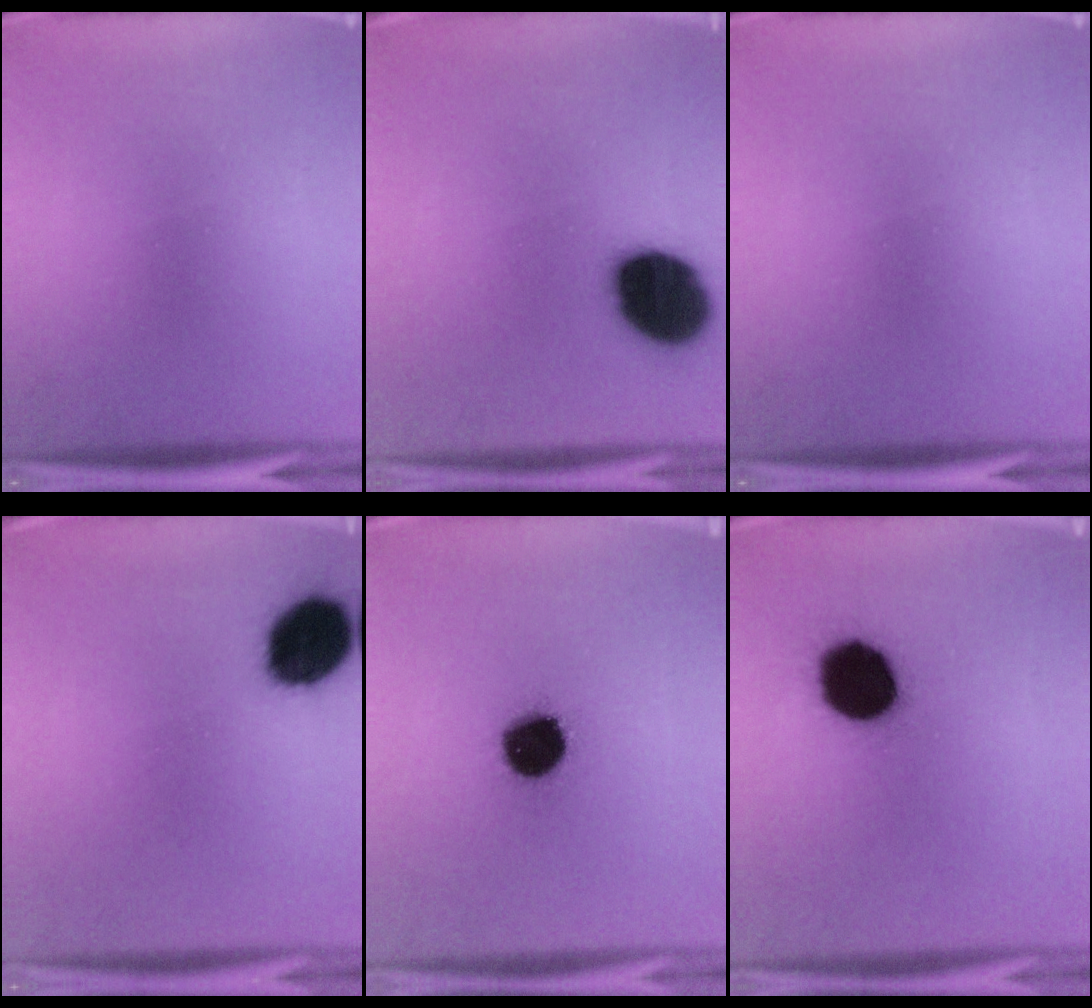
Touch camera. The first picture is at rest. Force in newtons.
{"total": 19.6}
{"total": 0.0}
{"total": 14.5}
{"total": 14.8}
{"total": 16.8}